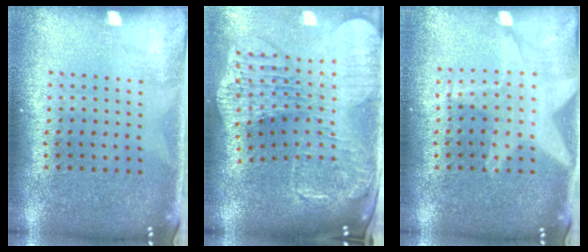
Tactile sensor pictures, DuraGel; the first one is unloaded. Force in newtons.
{"total": 3.2, "press": 2.6, "slide": 1.9}
{"total": 1.2, "press": 1.2, "slide": 0.2}